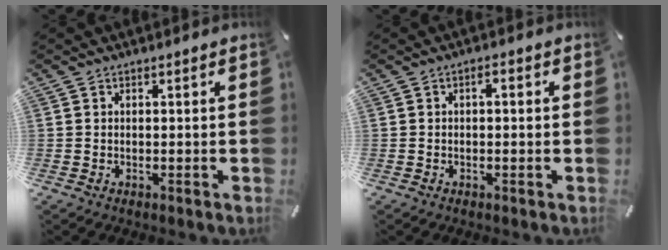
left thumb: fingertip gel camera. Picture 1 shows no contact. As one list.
[{"total": 1.8, "force": [-0.3, 0.7, 1.6], "torque": [-0.030, 0.007, -0.008]}]